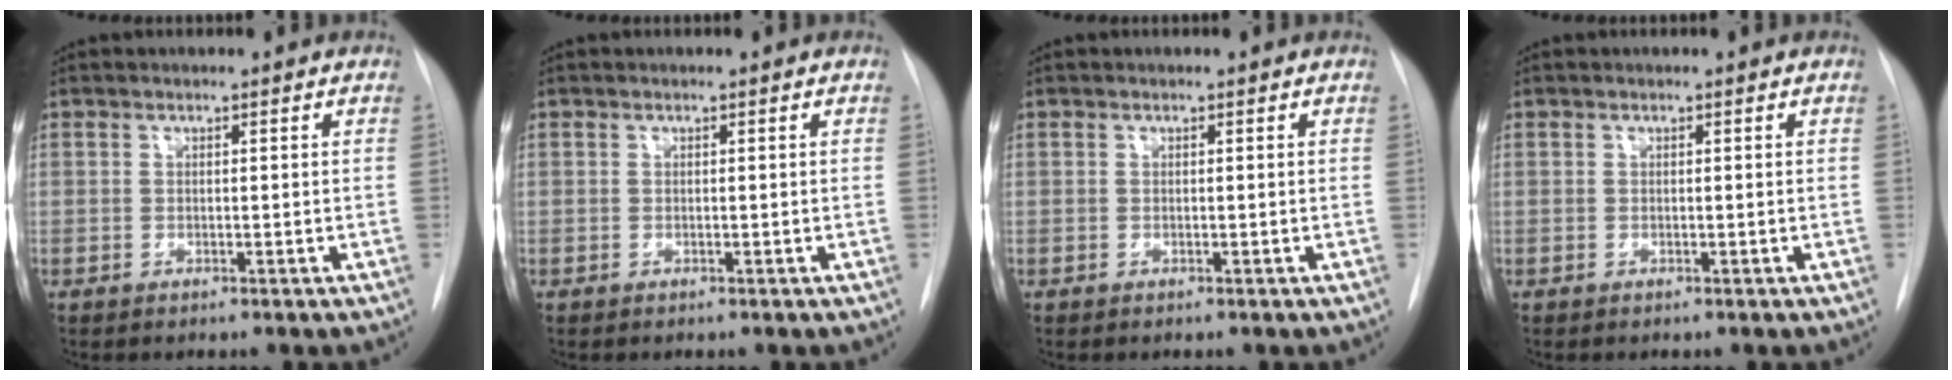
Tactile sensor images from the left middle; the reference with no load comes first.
{"total": 0.0}
{"total": 0.0}
{"total": 0.0}